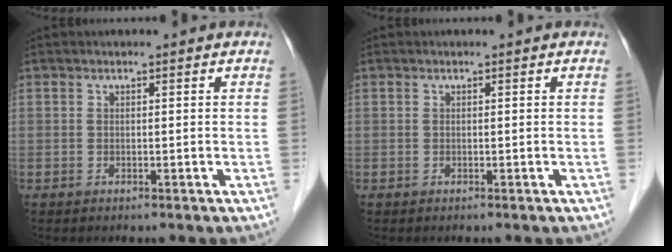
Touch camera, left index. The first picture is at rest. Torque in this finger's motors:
{"motor_torque": [0.00, 0.00, 0.08, 0.00]}